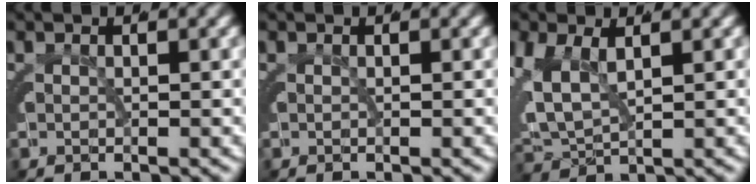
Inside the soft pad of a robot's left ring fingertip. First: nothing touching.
{"total": 0.0}
{"total": 7.1, "force": [-0.3, 6.0, 3.8], "torque": [-0.108, -0.027, 0.004]}